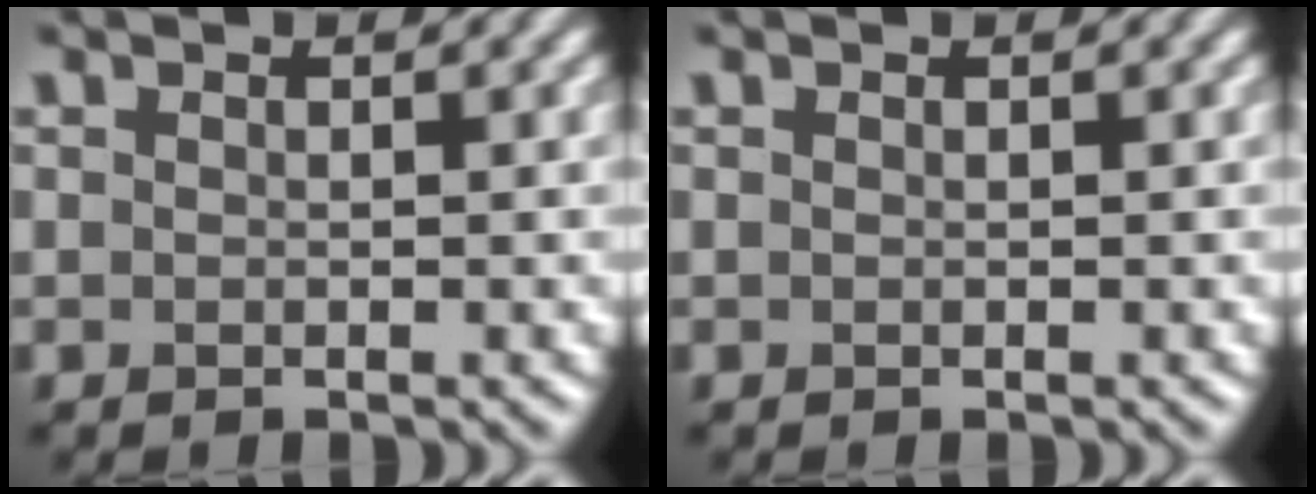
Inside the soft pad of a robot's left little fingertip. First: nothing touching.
{"total": 0.0}